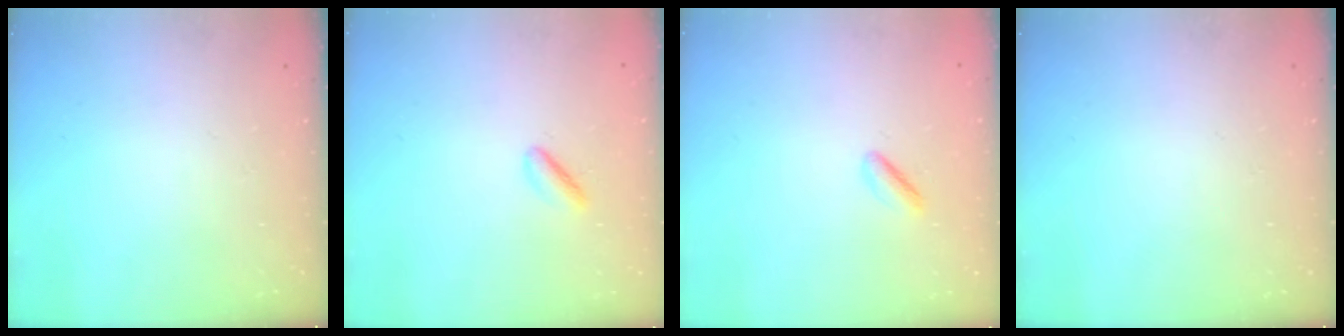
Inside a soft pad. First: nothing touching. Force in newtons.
{"total": 2.7, "press": 2.6, "slide": 0.8}
{"total": 1.1, "press": 0.8, "slide": 0.8}
{"total": 0.0}